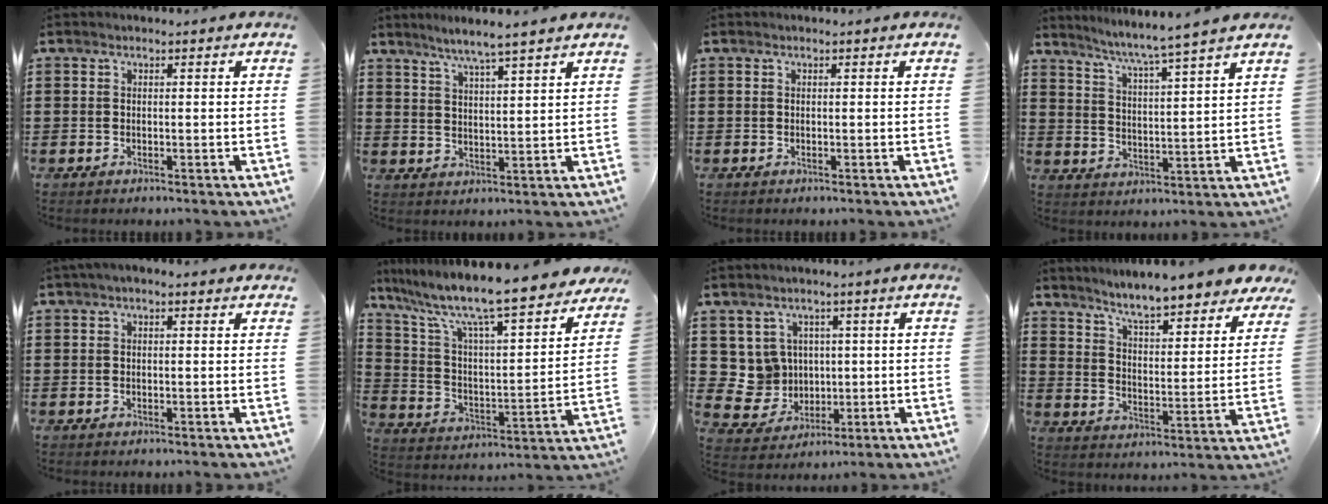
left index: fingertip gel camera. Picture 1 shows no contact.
{"total": 4.7, "force": [4.1, -0.7, 2.2], "torque": [-0.055, -0.014, 0.071]}
{"total": 0.0}
{"total": 4.6, "force": [4.0, -1.5, 1.6], "torque": [-0.050, -0.037, 0.060]}
{"total": 1.1, "force": [0.4, 0.5, 1.0], "torque": [-0.018, 0.006, 0.005]}
{"total": 10.6, "force": [9.0, 0.4, 5.6], "torque": [-0.146, -0.070, 0.146]}
{"total": 6.3, "force": [1.9, 5.9, 0.8], "torque": [-0.056, -0.005, 0.041]}
{"total": 7.3, "force": [6.8, -0.3, 2.8], "torque": [-0.074, -0.047, 0.111]}